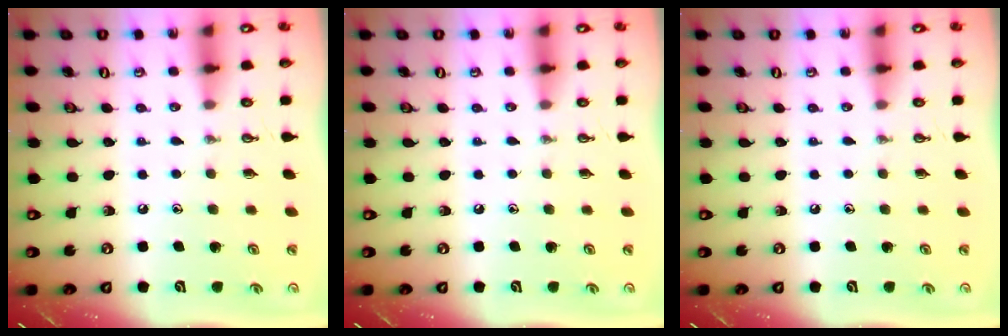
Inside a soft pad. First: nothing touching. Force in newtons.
{"total": 0.0}
{"total": 0.0}